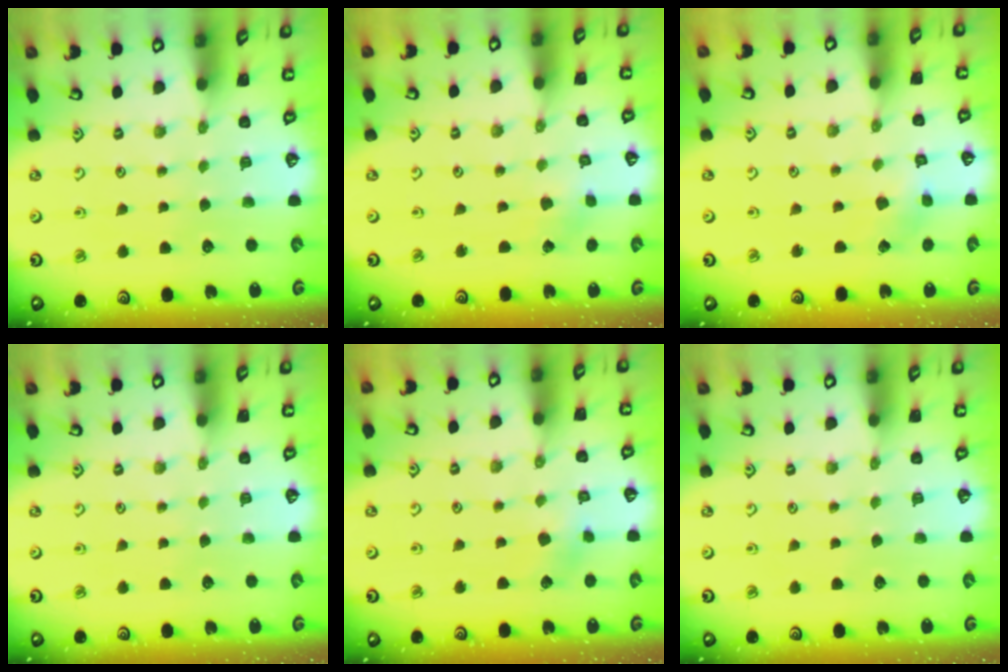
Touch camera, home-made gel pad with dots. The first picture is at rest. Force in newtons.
{"total": 1.3, "press": 1.3, "slide": 0.2}
{"total": 3.4, "press": 3.4, "slide": 0.4}
{"total": 0.0}
{"total": 4.9, "press": 4.9, "slide": 0.4}
{"total": 0.0}